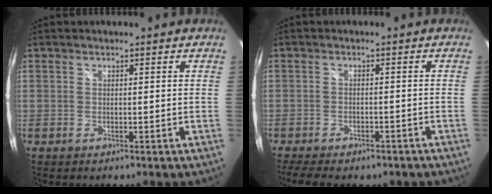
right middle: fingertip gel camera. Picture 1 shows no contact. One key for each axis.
{"total": 9.9, "fx": -7.8, "fy": 3.7, "fz": 4.8, "tx": -0.108, "ty": -0.025, "tz": -0.110}